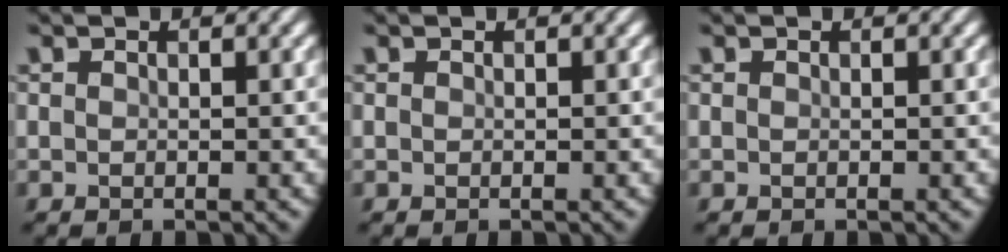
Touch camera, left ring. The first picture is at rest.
{"total": 0.0}
{"total": 0.0}